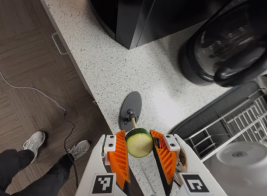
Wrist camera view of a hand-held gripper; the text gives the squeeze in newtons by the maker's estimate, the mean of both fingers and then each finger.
{"total": 10.0, "left": 10.1, "right": 9.9}